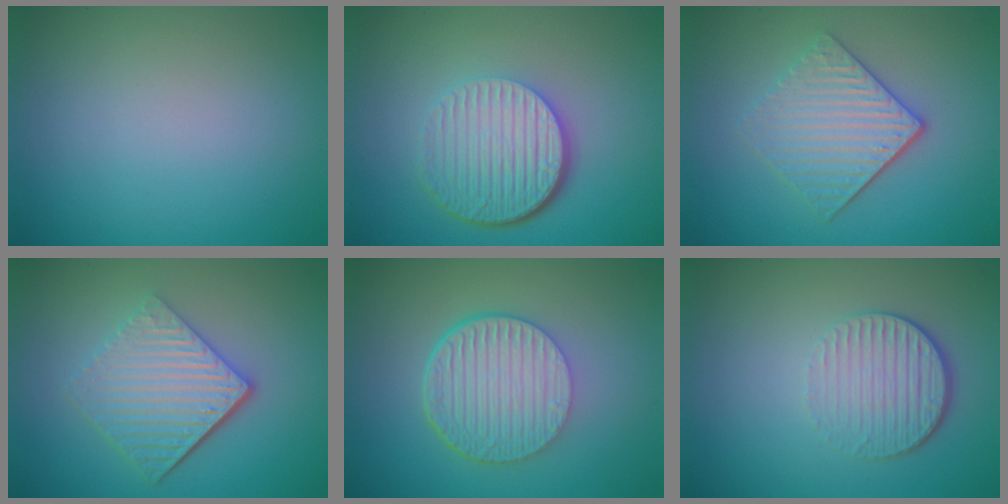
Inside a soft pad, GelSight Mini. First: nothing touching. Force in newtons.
{"total": 6.7, "press": 4.5, "slide": 5.0}
{"total": 4.1, "press": 3.4, "slide": 2.3}
{"total": 5.7, "press": 4.0, "slide": 4.0}
{"total": 6.7, "press": 4.6, "slide": 4.9}
{"total": 4.2, "press": 2.8, "slide": 3.2}